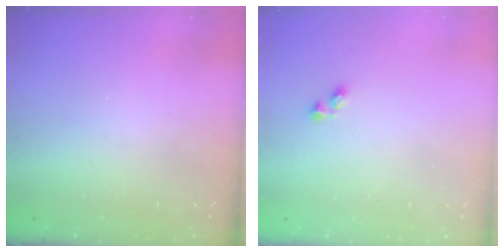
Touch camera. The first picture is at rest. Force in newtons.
{"total": 2.2, "press": 2.2, "slide": 0.3}